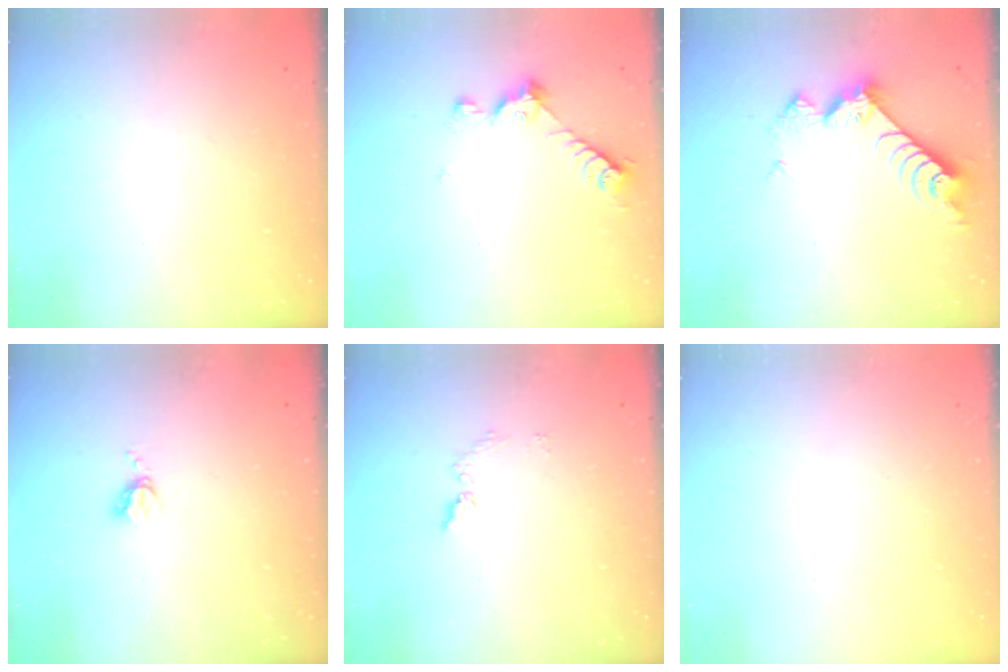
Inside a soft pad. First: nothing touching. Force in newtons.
{"total": 6.5, "press": 6.5, "slide": 0.7}
{"total": 7.6, "press": 7.6, "slide": 0.4}
{"total": 3.5, "press": 3.4, "slide": 0.5}
{"total": 6.4, "press": 6.4, "slide": 0.7}
{"total": 0.0}